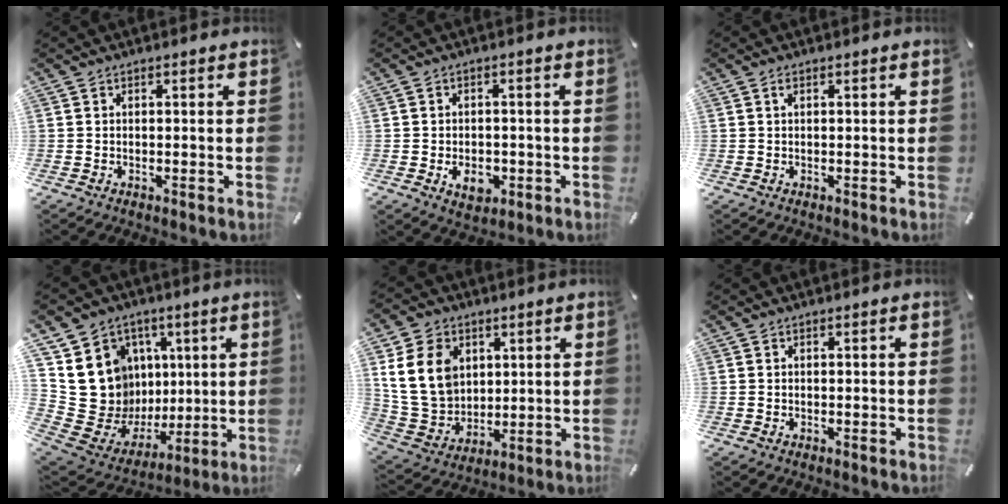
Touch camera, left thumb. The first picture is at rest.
{"total": 5.8, "force": [-1.7, 4.2, 3.5], "torque": [-0.060, -0.002, -0.034]}
{"total": 0.7, "force": [0.2, 0.3, 0.6], "torque": [-0.011, 0.002, 0.003]}
{"total": 16.7, "force": [3.1, 15.9, 4.2], "torque": [-0.032, -0.044, 0.097]}
{"total": 14.1, "force": [4.6, 11.4, 6.8], "torque": [-0.166, -0.008, 0.088]}
{"total": 0.0}